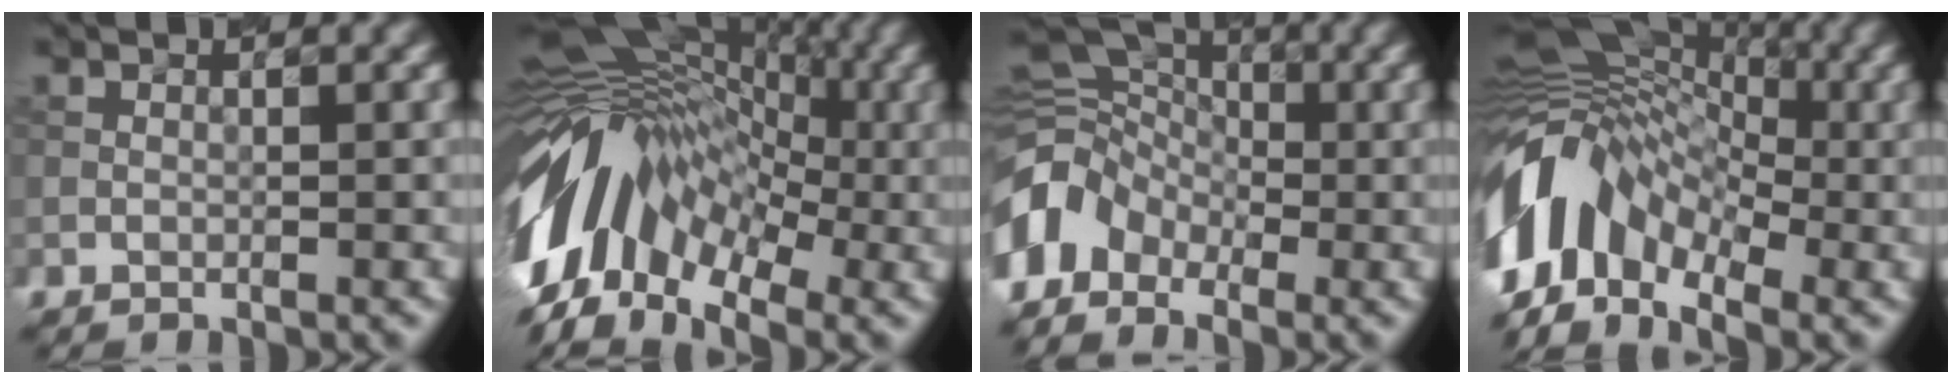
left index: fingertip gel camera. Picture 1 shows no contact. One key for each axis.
{"total": 13.3, "fx": -2.0, "fy": 8.6, "fz": 9.9, "tx": -0.184, "ty": 0.027, "tz": -0.050}
{"total": 5.8, "fx": -2.2, "fy": 4.4, "fz": 2.9, "tx": -0.045, "ty": 0.009, "tz": -0.062}
{"total": 12.0, "fx": -3.2, "fy": 7.8, "fz": 8.5, "tx": -0.158, "ty": 0.017, "tz": -0.081}